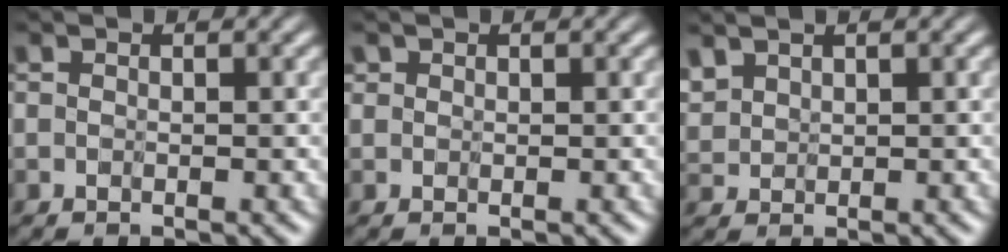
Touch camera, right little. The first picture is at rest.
{"total": 1.4, "force": [0.9, 1.0, 0.2], "torque": [-0.012, 0.005, -0.001]}
{"total": 1.5, "force": [1.3, 0.6, 0.4], "torque": [-0.047, -0.008, 0.035]}